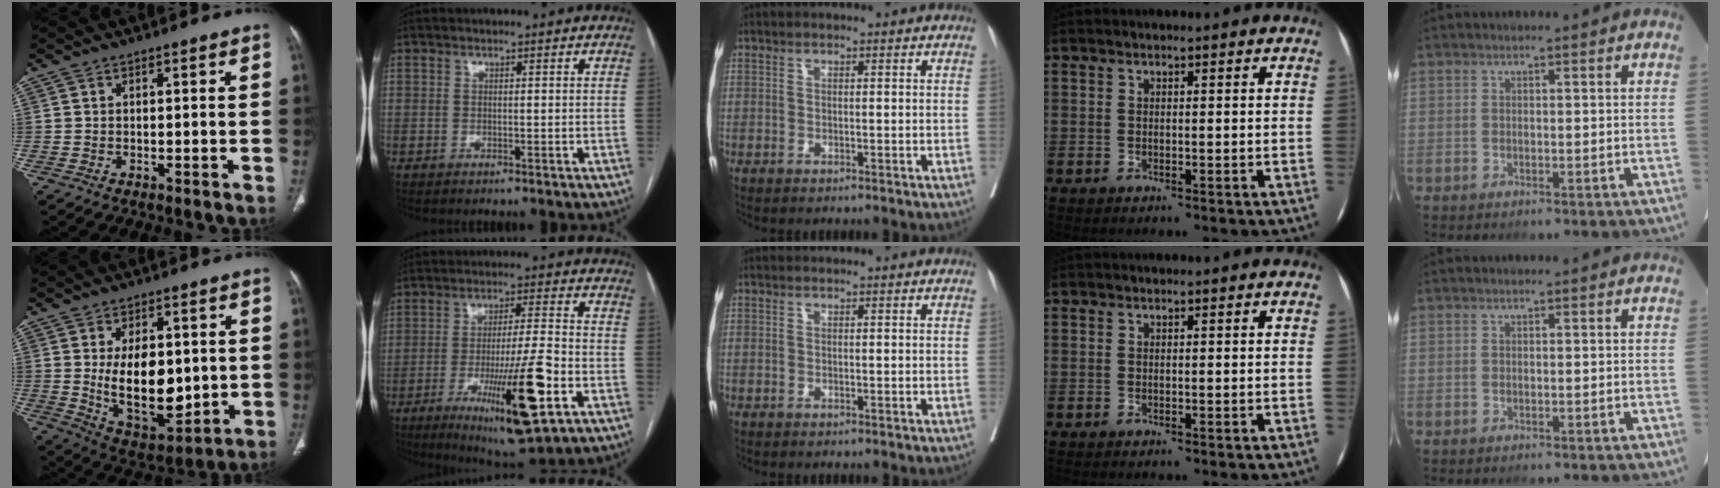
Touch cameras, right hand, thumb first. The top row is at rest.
{"thumb": {"total": 14.8, "force": [0.7, 8.3, 12.2], "torque": [-0.164, -0.023, 0.033]}, "index": {"total": 16.0, "force": [-6.2, 1.8, 14.7], "torque": [-0.245, -0.020, -0.093]}}